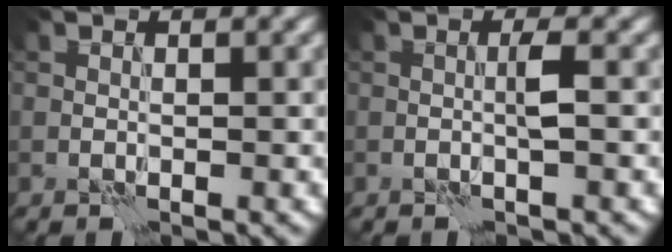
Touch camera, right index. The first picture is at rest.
{"total": 1.3, "force": [-0.2, -0.1, 1.3], "torque": [-0.024, 0.004, -0.005]}